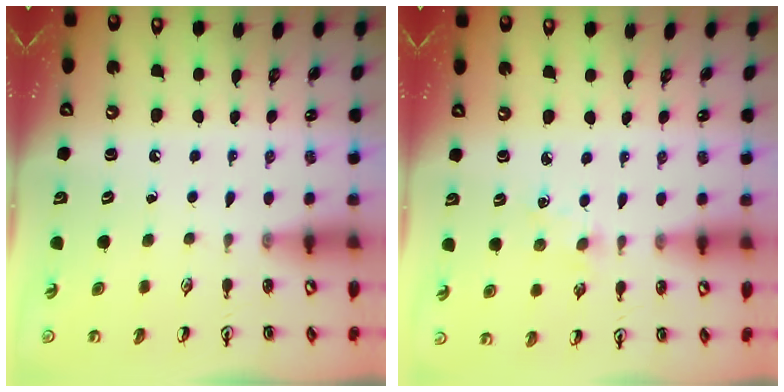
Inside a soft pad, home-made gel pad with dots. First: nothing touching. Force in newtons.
{"total": 3.5, "press": 3.5, "slide": 0.5}